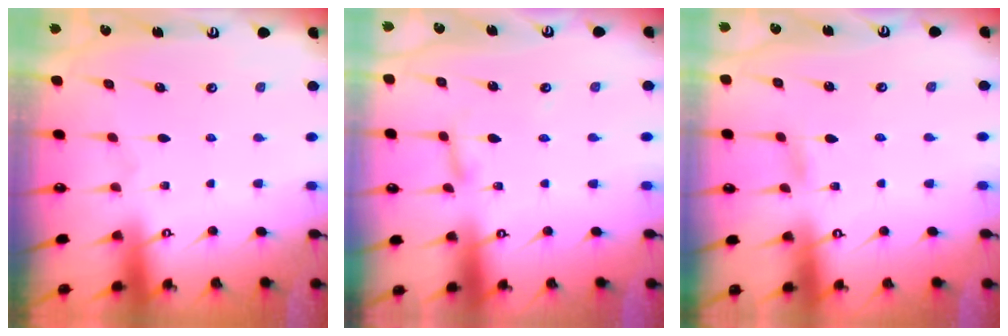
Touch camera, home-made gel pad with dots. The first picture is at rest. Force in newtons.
{"total": 2.4, "press": 2.4, "slide": 0.1}
{"total": 1.0, "press": 1.0, "slide": 0.1}